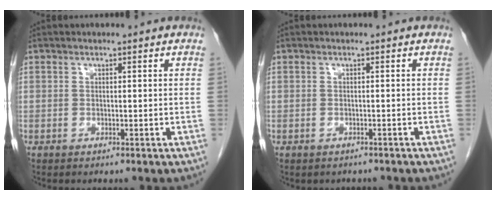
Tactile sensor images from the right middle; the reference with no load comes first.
{"total": 2.2, "force": [-1.9, 0.9, 0.7], "torque": [-0.018, -0.004, -0.021]}